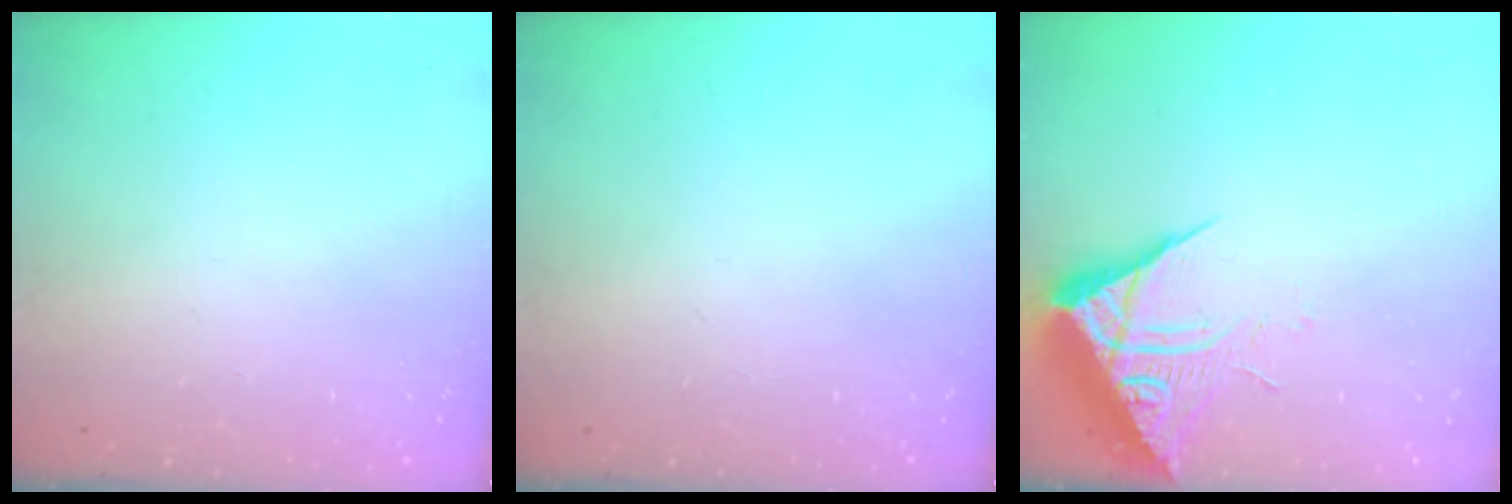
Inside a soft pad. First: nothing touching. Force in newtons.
{"total": 0.0}
{"total": 8.8, "press": 8.7, "slide": 0.9}